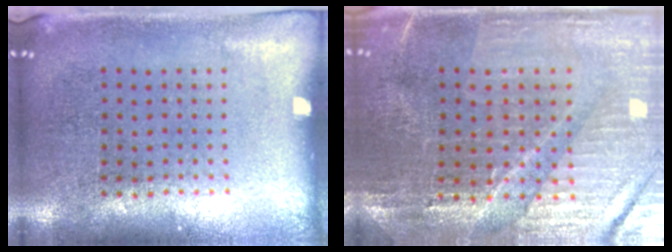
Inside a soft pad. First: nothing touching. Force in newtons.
{"total": 3.1, "press": 3.1, "slide": 0.5}